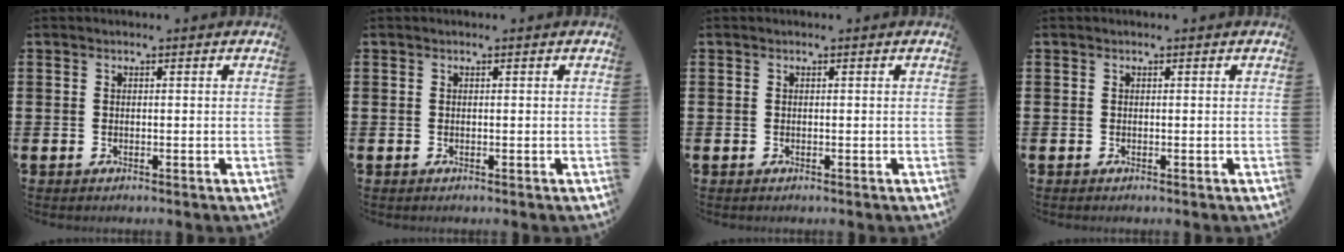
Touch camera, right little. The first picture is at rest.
{"total": 0.0}
{"total": 0.0}
{"total": 0.0}